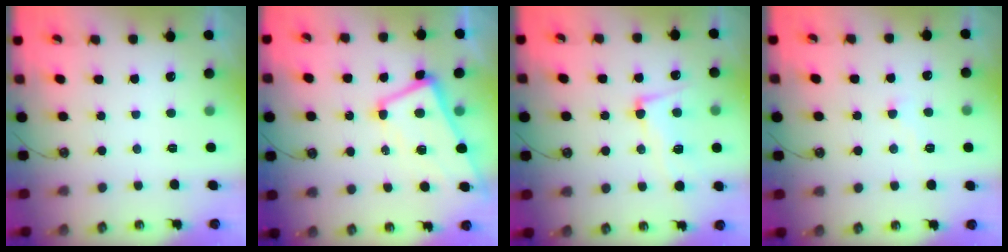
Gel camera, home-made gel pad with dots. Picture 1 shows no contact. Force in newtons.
{"total": 1.2, "press": 0.9, "slide": 0.9}
{"total": 5.1, "press": 4.8, "slide": 1.7}
{"total": 4.0, "press": 3.9, "slide": 0.3}